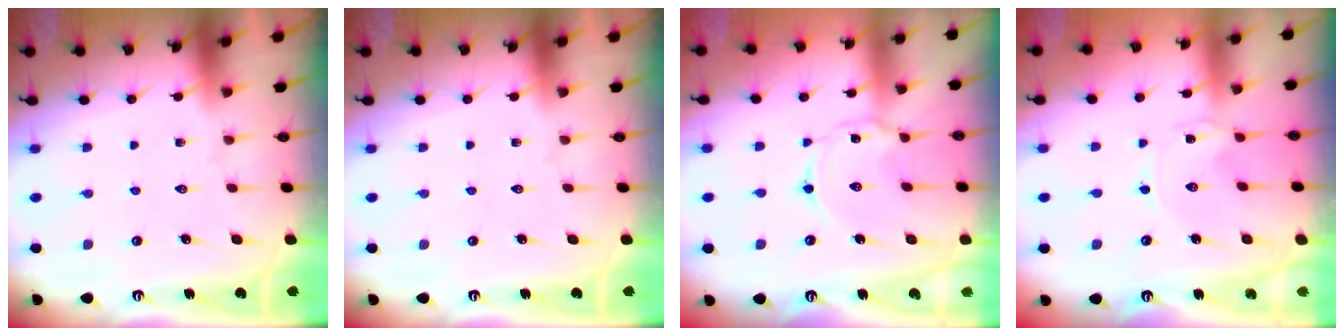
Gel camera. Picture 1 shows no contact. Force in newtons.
{"total": 0.0}
{"total": 2.3, "press": 2.3, "slide": 0.2}
{"total": 0.0}